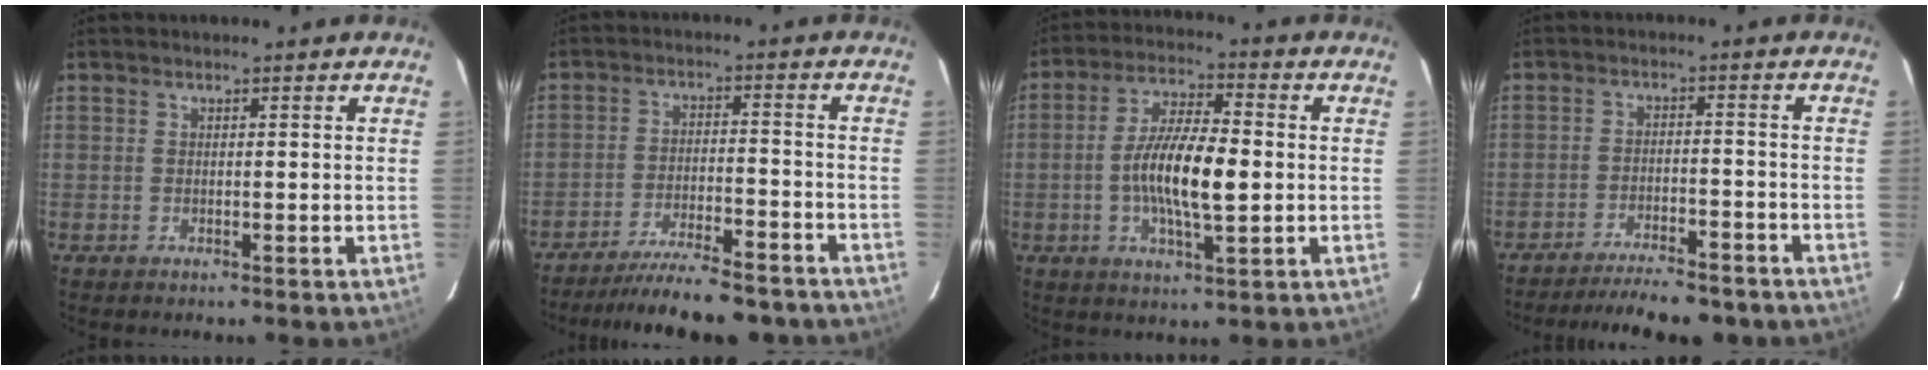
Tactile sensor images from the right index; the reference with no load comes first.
{"total": 17.4, "force": [-15.5, 3.5, 7.0], "torque": [-0.135, -0.010, -0.214]}
{"total": 11.4, "force": [-1.1, 3.0, 11.0], "torque": [-0.210, 0.003, -0.022]}
{"total": 15.3, "force": [-13.5, 3.5, 6.4], "torque": [-0.130, -0.007, -0.179]}